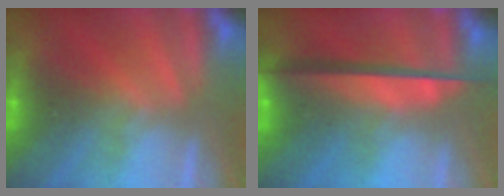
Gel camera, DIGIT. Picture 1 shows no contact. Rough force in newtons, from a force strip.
{"total": 7.4}